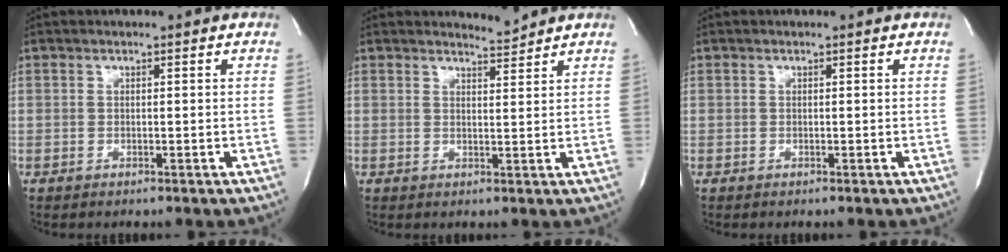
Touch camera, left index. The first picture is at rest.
{"total": 2.2, "force": [2.2, -0.4, -0.4], "torque": [-0.003, -0.014, 0.038]}
{"total": 0.0}